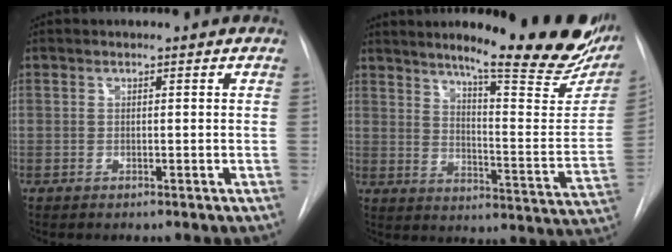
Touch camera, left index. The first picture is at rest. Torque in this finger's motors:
{"motor_torque": [0.53, -0.63, 0.54, 0.13]}